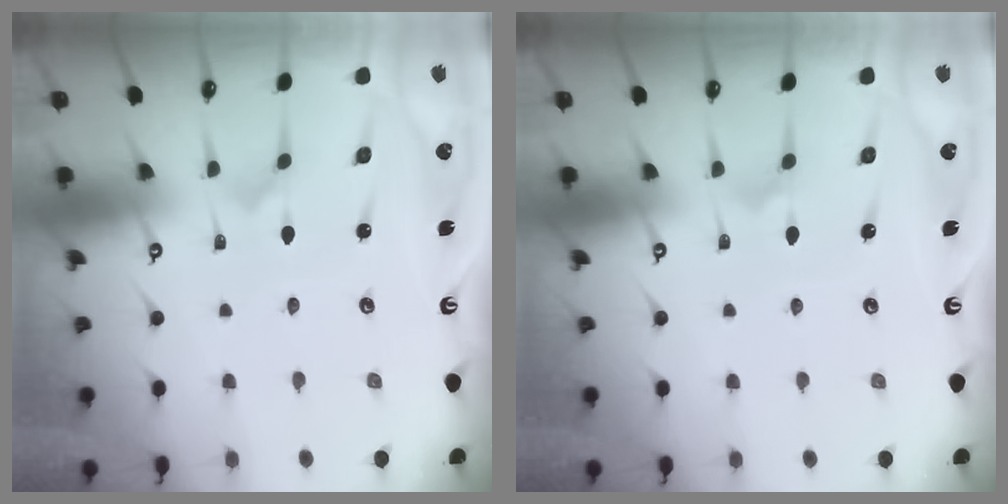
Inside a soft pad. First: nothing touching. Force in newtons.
{"total": 3.7, "press": 3.6, "slide": 0.7}